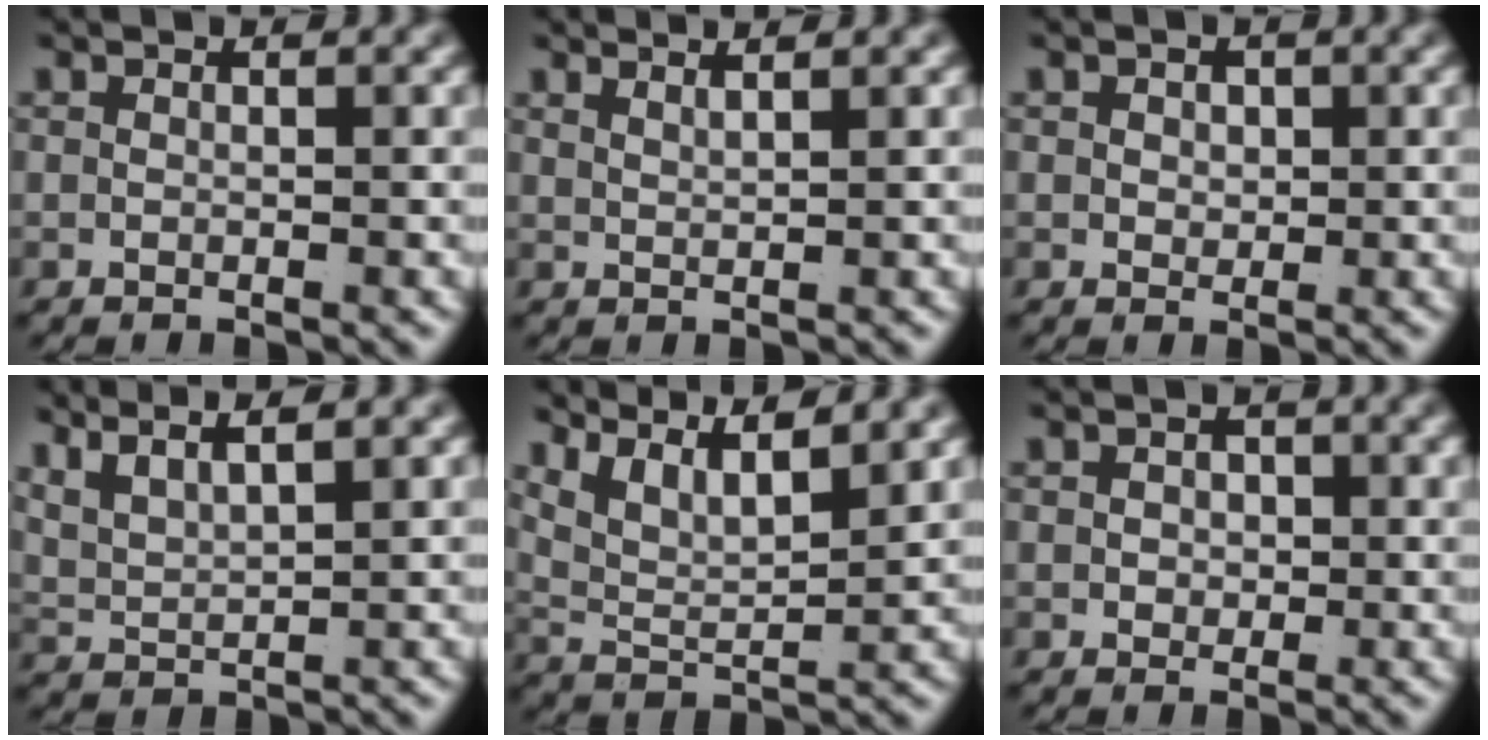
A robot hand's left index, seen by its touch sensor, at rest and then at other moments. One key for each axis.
{"total": 2.1, "fx": 1.8, "fy": -0.6, "fz": 0.7, "tx": -0.012, "ty": -0.004, "tz": 0.038}
{"total": 1.2, "fx": 0.3, "fy": 0.9, "fz": 0.7, "tx": -0.012, "ty": -0.010, "tz": 0.013}
{"total": 5.8, "fx": 3.1, "fy": 3.6, "fz": 3.3, "tx": -0.075, "ty": 0.005, "tz": 0.052}
{"total": 6.4, "fx": 3.1, "fy": 3.8, "fz": 4.0, "tx": -0.086, "ty": -0.007, "tz": 0.052}
{"total": 1.3, "fx": 0.0, "fy": 1.1, "fz": 0.7, "tx": -0.007, "ty": -0.006, "tz": 0.004}